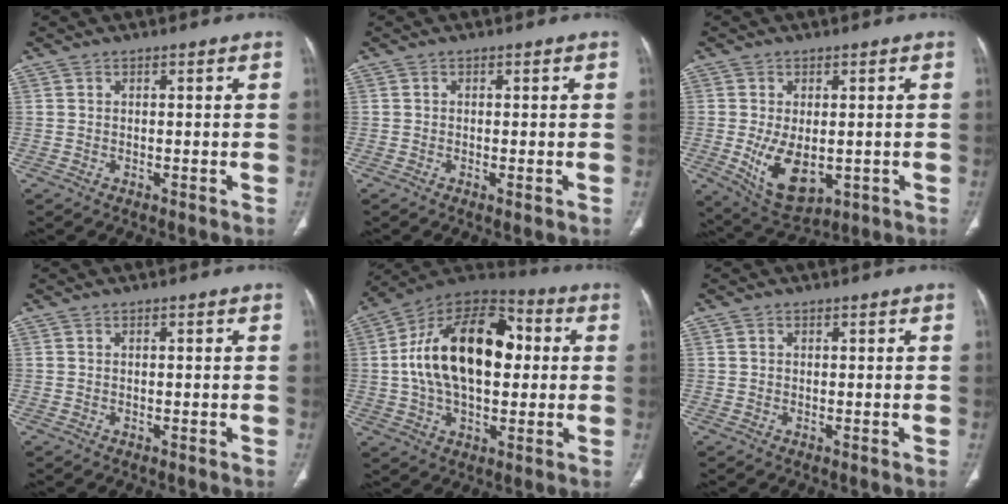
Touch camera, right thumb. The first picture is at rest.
{"total": 0.9, "force": [-0.3, 0.3, 0.8], "torque": [-0.017, -0.003, -0.005]}
{"total": 9.9, "force": [-1.6, 5.7, 7.9], "torque": [-0.130, -0.016, -0.005]}
{"total": 0.0}
{"total": 23.2, "force": [2.4, 13.5, 18.7], "torque": [-0.301, 0.026, 0.034]}
{"total": 0.7, "force": [0.2, 0.7, 0.2], "torque": [-0.001, 0.002, 0.004]}